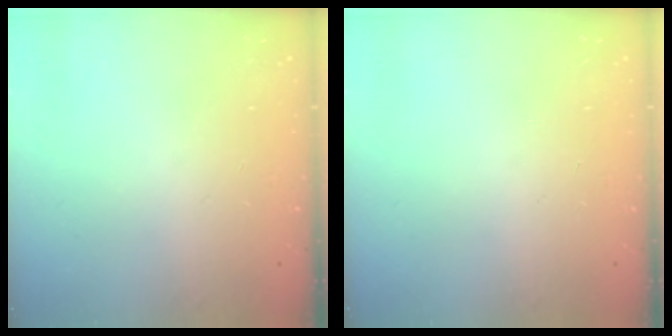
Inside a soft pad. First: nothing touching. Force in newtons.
{"total": 0.0}